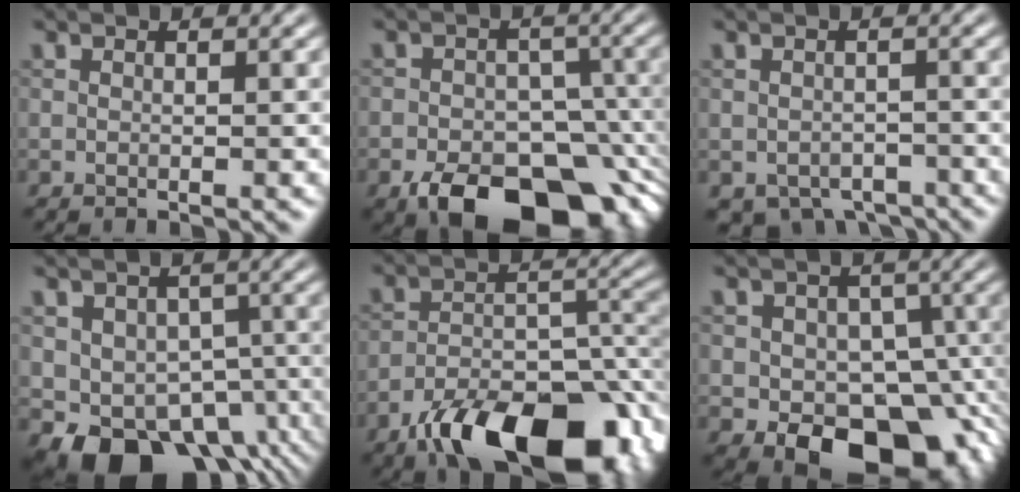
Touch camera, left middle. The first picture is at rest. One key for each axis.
{"total": 13.0, "fx": -7.1, "fy": 7.3, "fz": 8.0, "tx": -0.115, "ty": -0.020, "tz": -0.104}
{"total": 4.1, "fx": -2.8, "fy": 2.5, "fz": 1.5, "tx": -0.012, "ty": -0.018, "tz": -0.038}
{"total": 9.3, "fx": -4.4, "fy": 6.2, "fz": 5.3, "tx": -0.077, "ty": -0.016, "tz": -0.061}
{"total": 13.4, "fx": -9.0, "fy": 5.4, "fz": 8.3, "tx": -0.130, "ty": -0.009, "tz": -0.149}
{"total": 12.2, "fx": -4.6, "fy": 8.2, "fz": 7.7, "tx": -0.065, "ty": -0.007, "tz": -0.071}